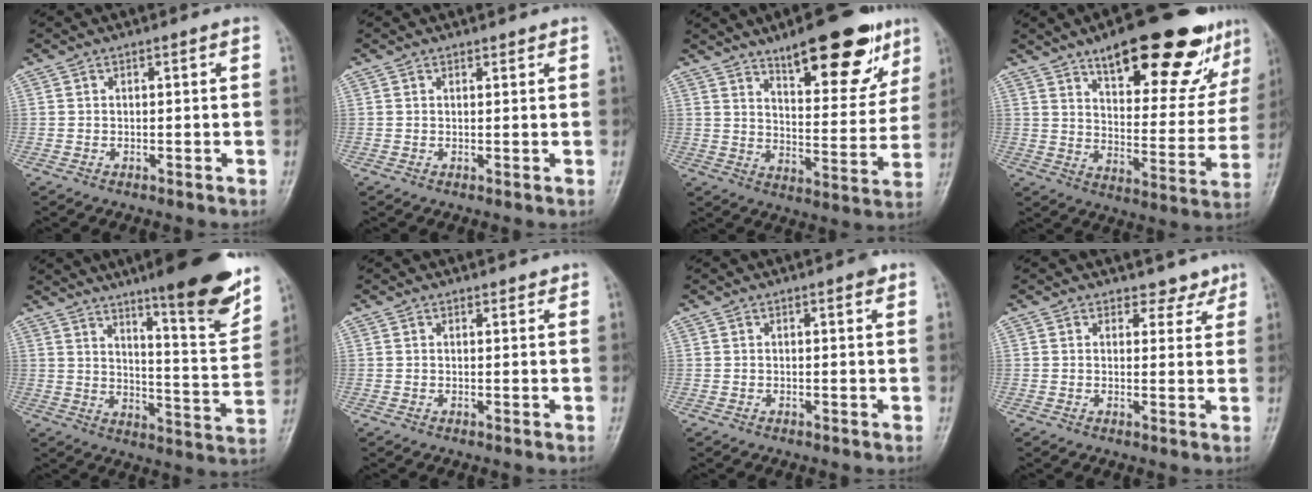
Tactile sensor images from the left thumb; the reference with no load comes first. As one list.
[{"total": 0.7, "force": [0.7, 0.3, 0.1], "torque": [-0.002, -0.007, 0.009]}, {"total": 17.9, "force": [11.3, 6.2, 12.5], "torque": [-0.128, -0.060, 0.170]}, {"total": 24.7, "force": [15.5, 8.6, 17.2], "torque": [-0.187, -0.052, 0.224]}, {"total": 19.1, "force": [12.9, 3.0, 13.8], "torque": [-0.159, -0.076, 0.188]}, {"total": 1.1, "force": [1.0, 0.5, 0.2], "torque": [0.004, -0.006, 0.010]}, {"total": 1.4, "force": [0.8, 0.4, 1.1], "torque": [-0.013, -0.001, 0.007]}, {"total": 3.4, "force": [2.7, 1.9, 0.1], "torque": [0.023, -0.021, 0.027]}]